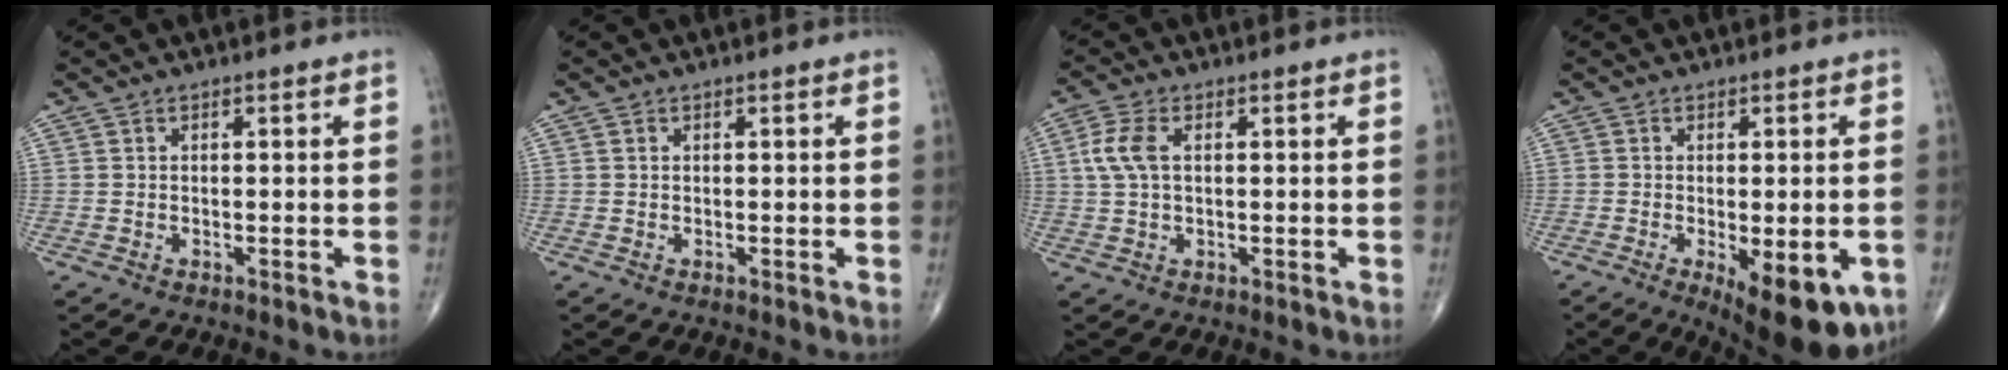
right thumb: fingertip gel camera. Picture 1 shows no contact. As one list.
[{"total": 0.0}, {"total": 5.3, "force": [1.0, 2.9, 4.3], "torque": [-0.111, 0.012, 0.017]}, {"total": 13.4, "force": [-5.3, 5.2, 11.2], "torque": [-0.127, -0.010, -0.062]}]